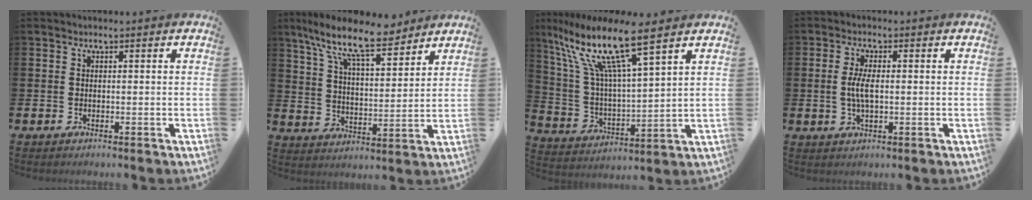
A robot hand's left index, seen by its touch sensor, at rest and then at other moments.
{"total": 11.1, "force": [9.1, 2.8, 5.6], "torque": [-0.127, -0.046, 0.157]}
{"total": 12.2, "force": [9.1, 1.6, 8.1], "torque": [-0.185, -0.052, 0.147]}
{"total": 3.9, "force": [0.1, 1.5, 3.6], "torque": [-0.073, 0.002, -0.003]}